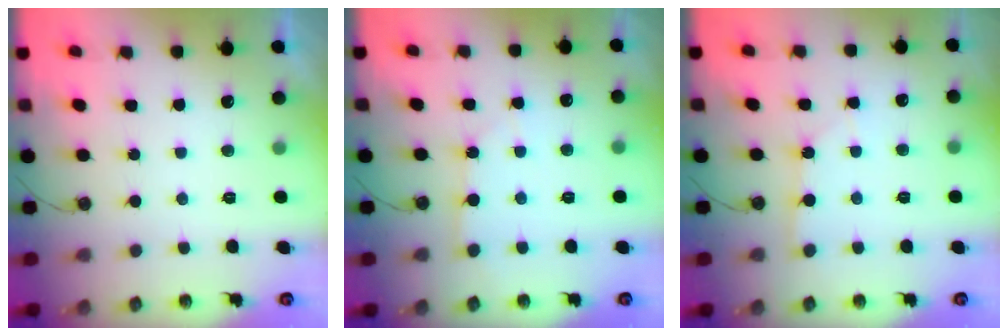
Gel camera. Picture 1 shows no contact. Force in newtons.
{"total": 4.3, "press": 4.3, "slide": 0.5}
{"total": 1.3, "press": 1.3, "slide": 0.2}